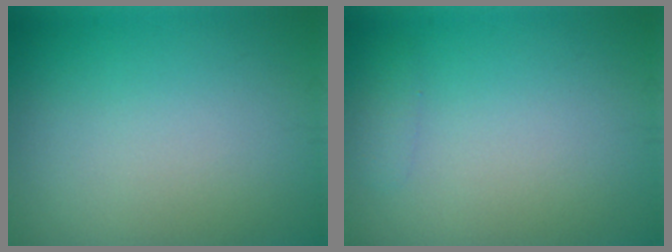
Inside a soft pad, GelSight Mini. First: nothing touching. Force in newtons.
{"total": 0.8, "press": 0.8, "slide": 0.0}